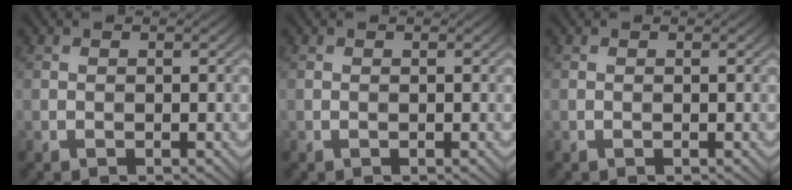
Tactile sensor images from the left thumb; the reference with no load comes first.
{"total": 0.0}
{"total": 0.0}